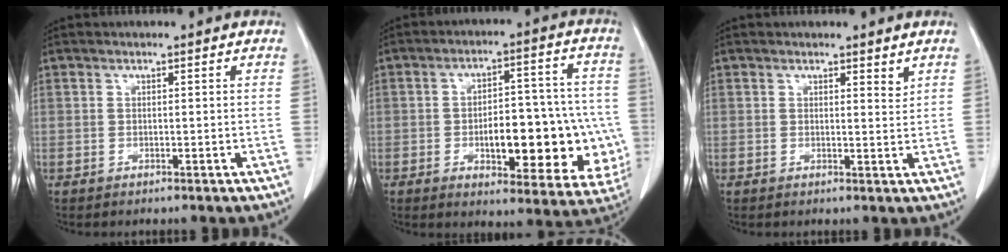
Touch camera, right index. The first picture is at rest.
{"total": 17.5, "force": [-3.6, 6.9, 15.6], "torque": [-0.165, 0.031, -0.026]}
{"total": 1.5, "force": [1.2, 0.4, 0.8], "torque": [-0.013, -0.009, 0.016]}